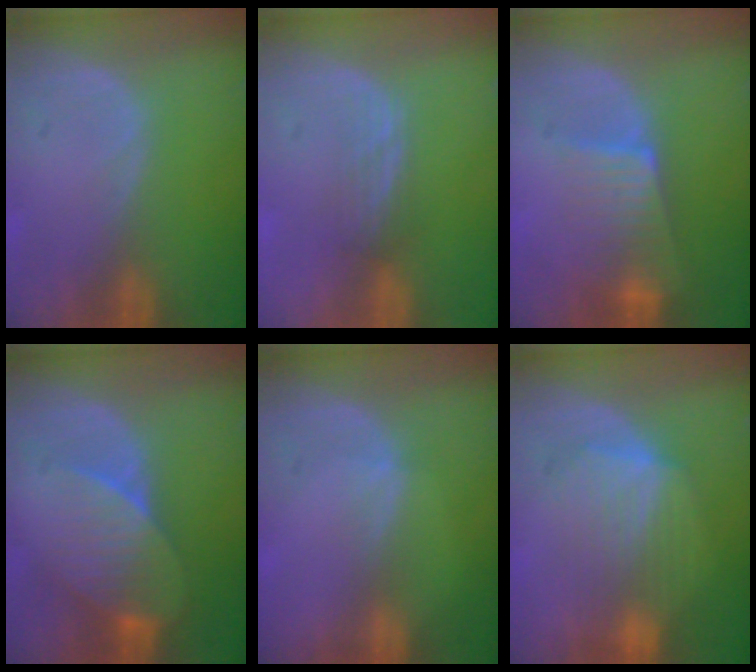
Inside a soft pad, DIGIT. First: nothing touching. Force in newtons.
{"total": 2.2, "press": 2.1, "slide": 0.2}
{"total": 6.6, "press": 5.9, "slide": 2.9}
{"total": 7.9, "press": 7.2, "slide": 3.2}
{"total": 1.3, "press": 0.9, "slide": 0.9}
{"total": 7.4, "press": 7.4, "slide": 0.2}